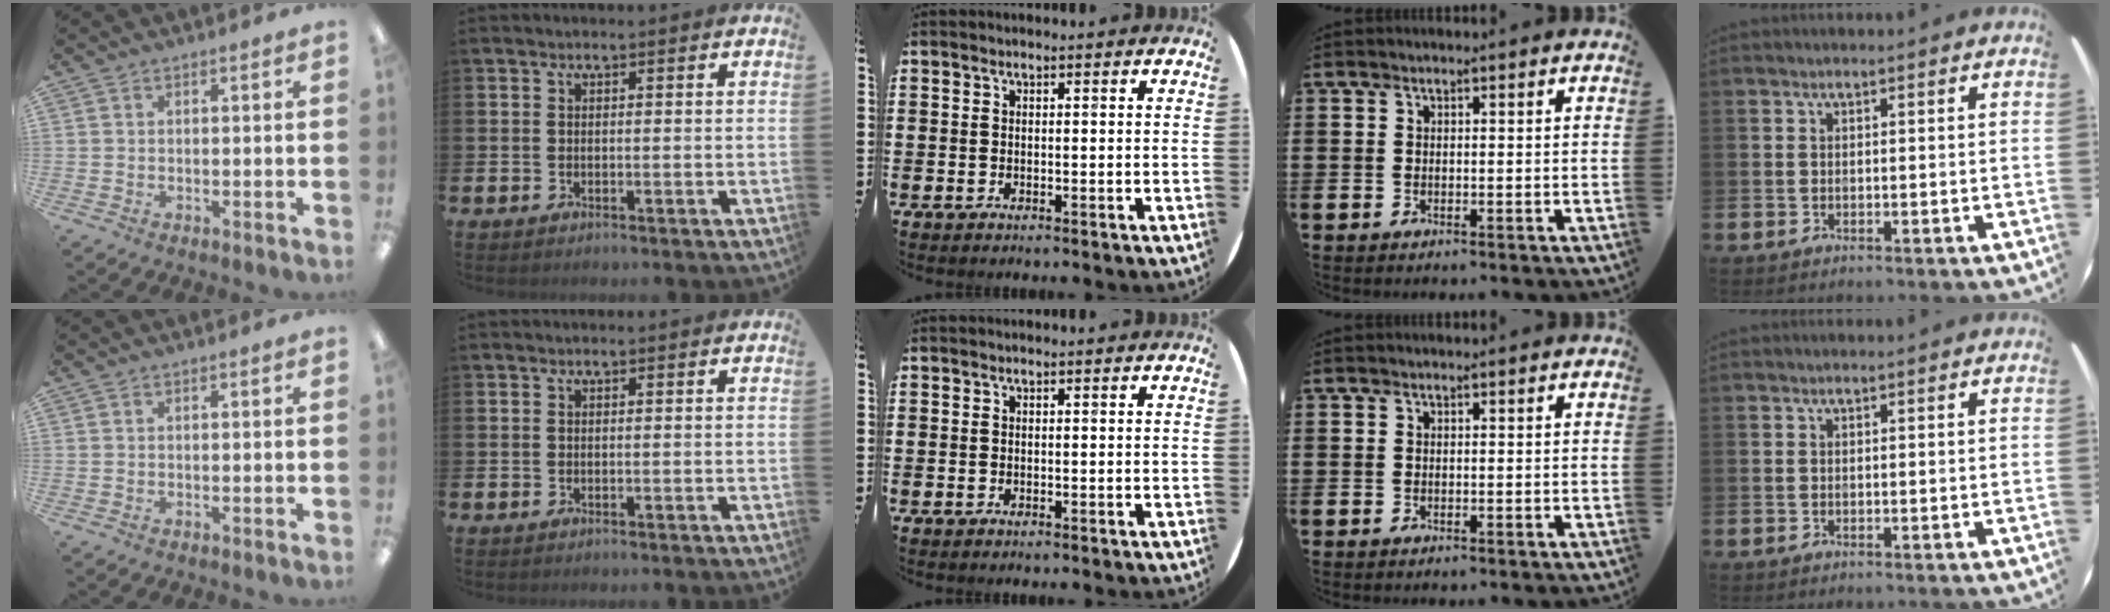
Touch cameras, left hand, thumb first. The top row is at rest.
{}